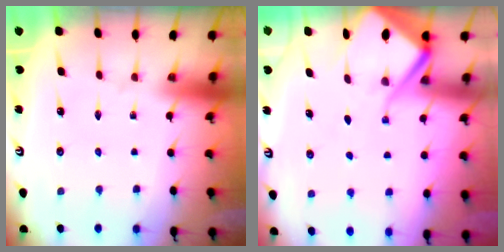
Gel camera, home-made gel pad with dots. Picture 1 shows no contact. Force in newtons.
{"total": 6.5, "press": 6.4, "slide": 0.7}